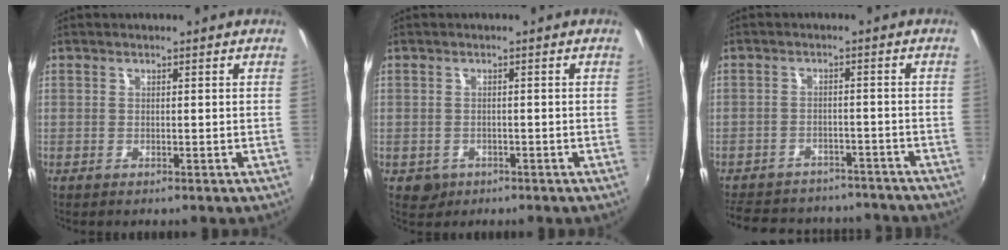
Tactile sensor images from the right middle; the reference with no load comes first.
{"total": 2.9, "force": [-1.1, 2.5, 0.8], "torque": [-0.022, -0.003, -0.011]}
{"total": 18.5, "force": [-15.7, 7.5, 6.4], "torque": [-0.146, 0.021, -0.203]}